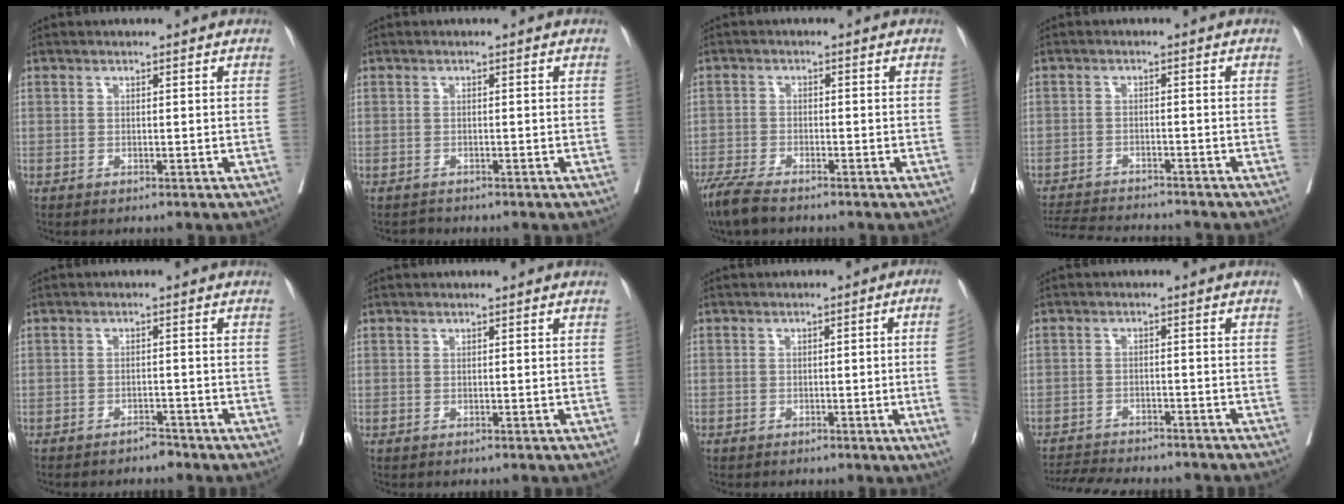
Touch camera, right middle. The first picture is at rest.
{"total": 1.0, "force": [-1.0, 0.2, -0.3], "torque": [0.004, -0.004, -0.017]}
{"total": 5.7, "force": [-4.7, 1.0, 3.1], "torque": [-0.061, -0.016, -0.087]}
{"total": 9.9, "force": [-9.5, 0.8, 2.7], "torque": [-0.044, -0.004, -0.144]}
{"total": 1.9, "force": [-1.8, 0.3, 0.5], "torque": [-0.007, -0.001, -0.028]}
{"total": 0.0}
{"total": 6.3, "force": [-1.1, -1.2, 6.0], "torque": [-0.066, -0.005, -0.017]}
{"total": 11.1, "force": [-10.4, 1.8, 3.4], "torque": [-0.057, 0.000, -0.145]}